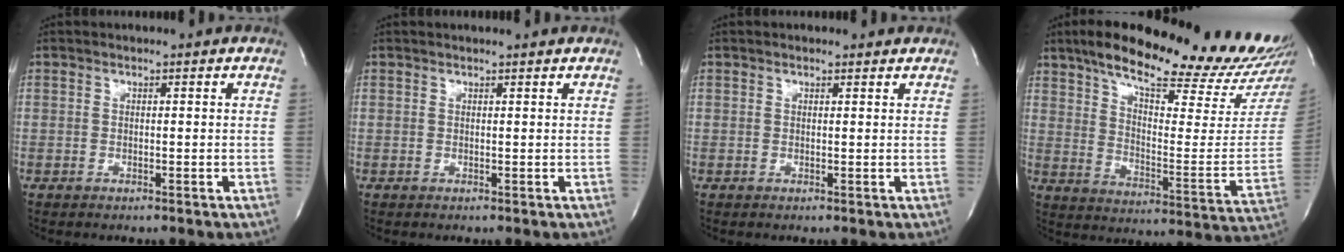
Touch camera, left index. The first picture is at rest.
{"total": 2.1, "force": [2.0, -0.1, 0.5], "torque": [-0.010, 0.009, 0.023]}
{"total": 1.3, "force": [1.2, 0.4, 0.3], "torque": [-0.013, 0.007, 0.014]}
{"total": 28.7, "force": [23.6, 3.2, 15.9], "torque": [-0.238, -0.061, 0.313]}